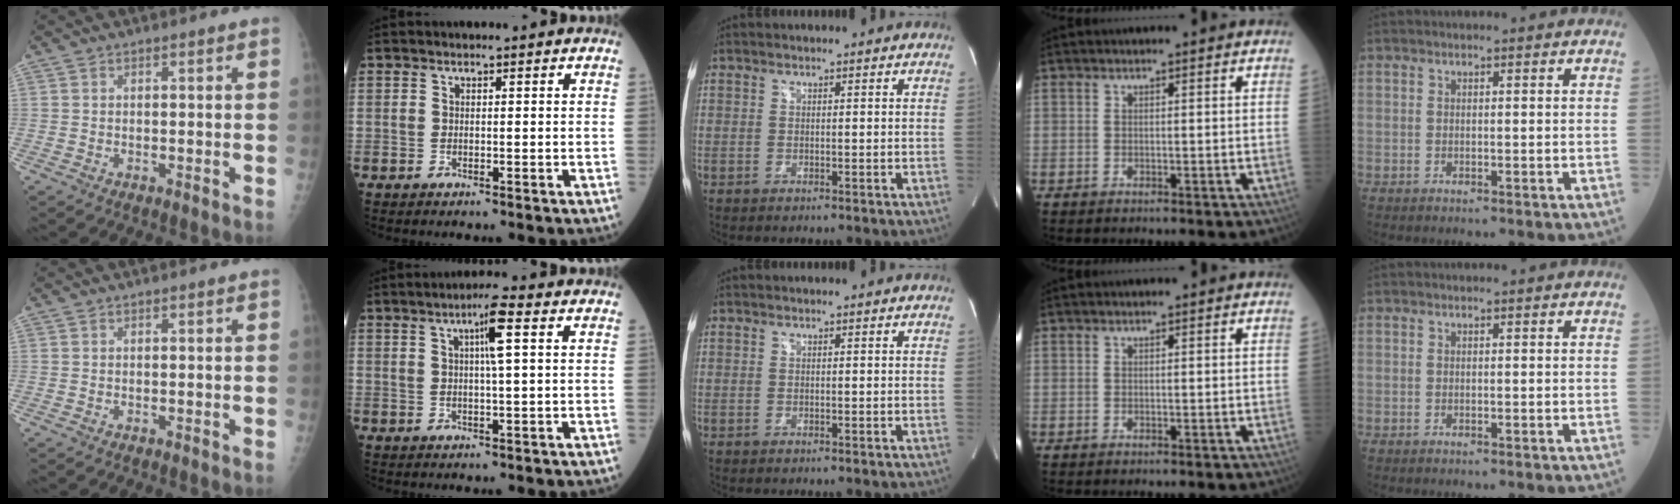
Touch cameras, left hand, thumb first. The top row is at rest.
{"index": {"total": 4.7, "force": [1.3, -0.4, 4.5], "torque": [-0.073, 0.002, 0.018]}}